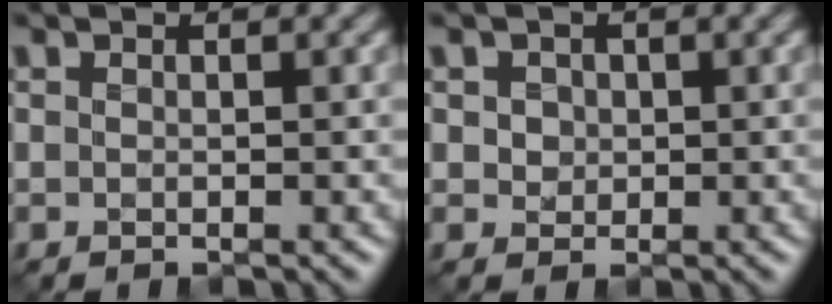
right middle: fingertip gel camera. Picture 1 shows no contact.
{"total": 2.7, "force": [0.9, 2.2, 1.3], "torque": [-0.040, 0.005, 0.018]}